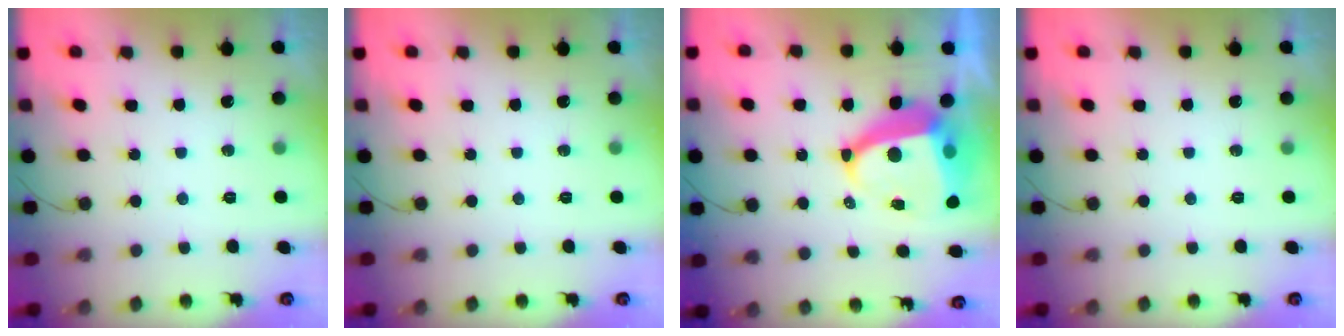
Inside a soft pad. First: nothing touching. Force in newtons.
{"total": 0.0}
{"total": 11.2, "press": 11.1, "slide": 1.2}
{"total": 0.0}